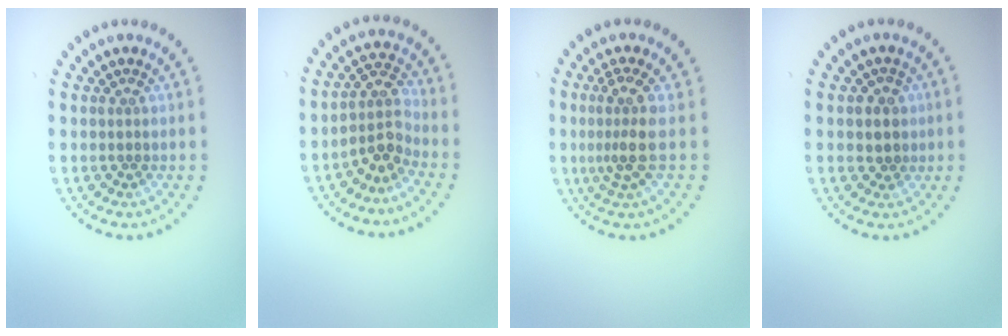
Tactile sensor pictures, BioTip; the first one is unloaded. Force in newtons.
{"total": 2.8, "press": 2.2, "slide": 1.8}
{"total": 2.8, "press": 2.0, "slide": 2.0}
{"total": 1.5, "press": 1.3, "slide": 0.6}